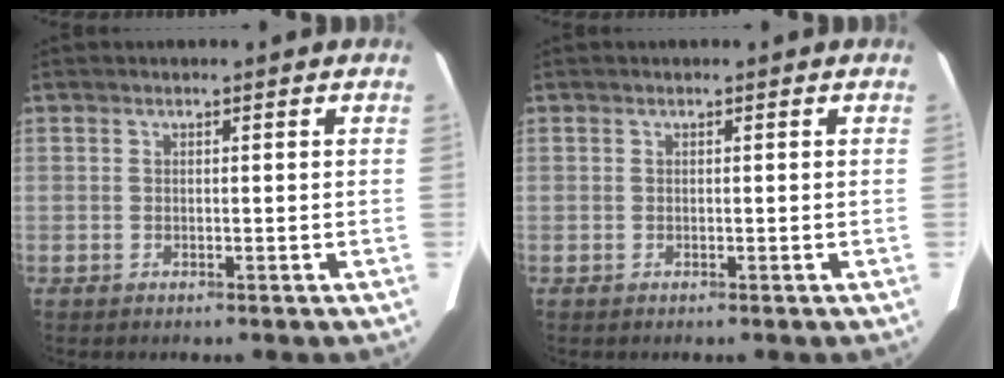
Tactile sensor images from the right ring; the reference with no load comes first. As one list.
[{"total": 0.0}]